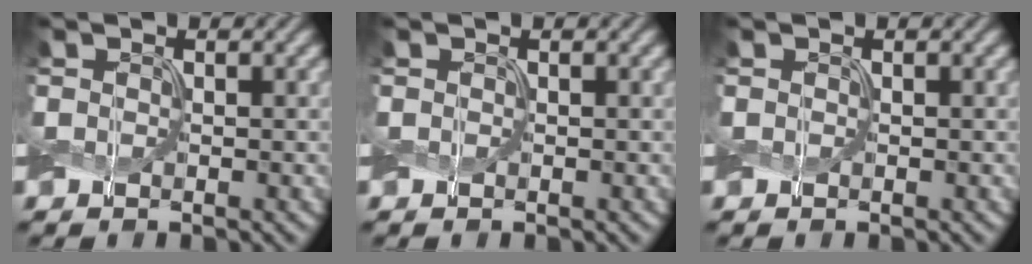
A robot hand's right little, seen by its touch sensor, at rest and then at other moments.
{"total": 0.0}
{"total": 0.0}